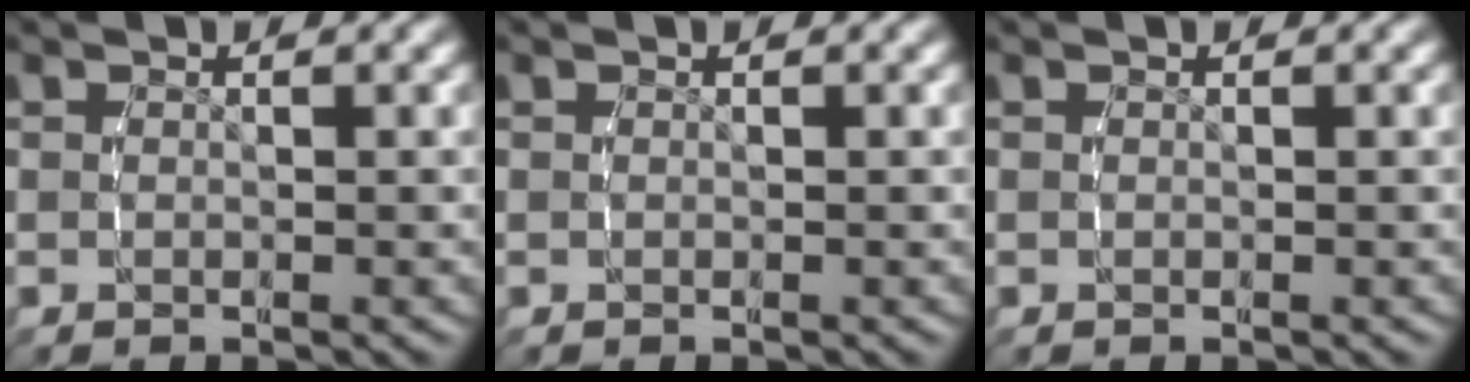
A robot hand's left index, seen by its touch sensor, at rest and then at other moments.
{"total": 0.0}
{"total": 0.0}